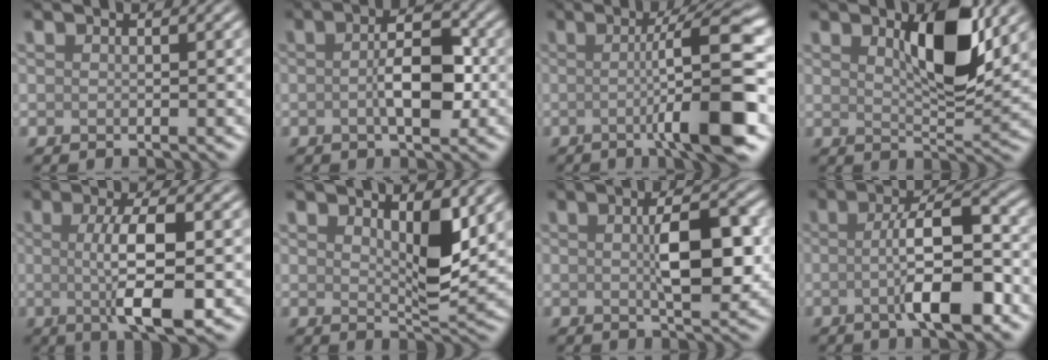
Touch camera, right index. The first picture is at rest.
{"total": 5.0, "force": [-0.6, 2.1, 4.5], "torque": [-0.076, 0.005, -0.015]}
{"total": 9.2, "force": [-1.2, 1.3, 9.0], "torque": [-0.118, 0.004, -0.026]}
{"total": 6.1, "force": [2.2, 2.2, 5.2], "torque": [-0.087, -0.002, 0.037]}
{"total": 6.5, "force": [-0.4, 1.6, 6.3], "torque": [-0.110, -0.005, -0.004]}
{"total": 4.3, "force": [1.6, 1.6, 3.7], "torque": [-0.059, -0.008, 0.028]}
{"total": 5.8, "force": [0.3, 2.2, 5.3], "torque": [-0.088, 0.002, 0.007]}
{"total": 7.2, "force": [-1.8, 1.8, 6.8], "torque": [-0.108, 0.008, -0.033]}